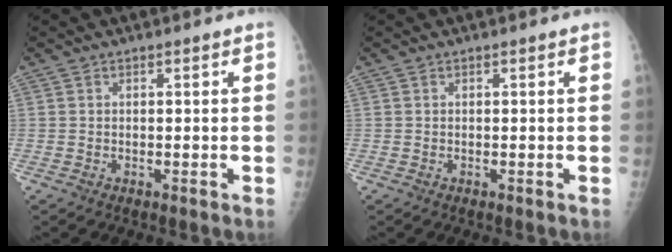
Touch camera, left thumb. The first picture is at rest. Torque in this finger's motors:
{"motor_torque": [0.00, 0.00, 0.00, 0.00, 0.00]}